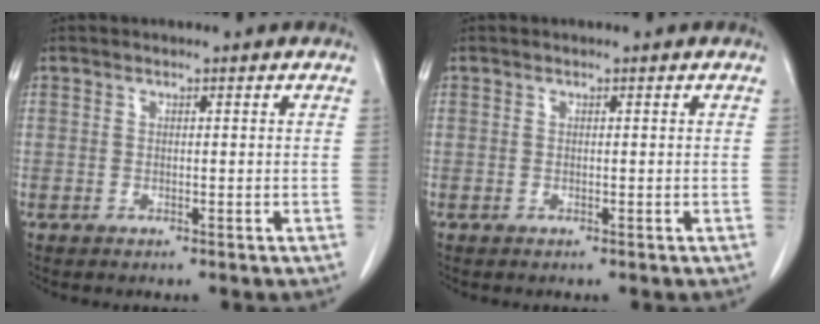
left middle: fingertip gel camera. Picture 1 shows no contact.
{"total": 0.0}